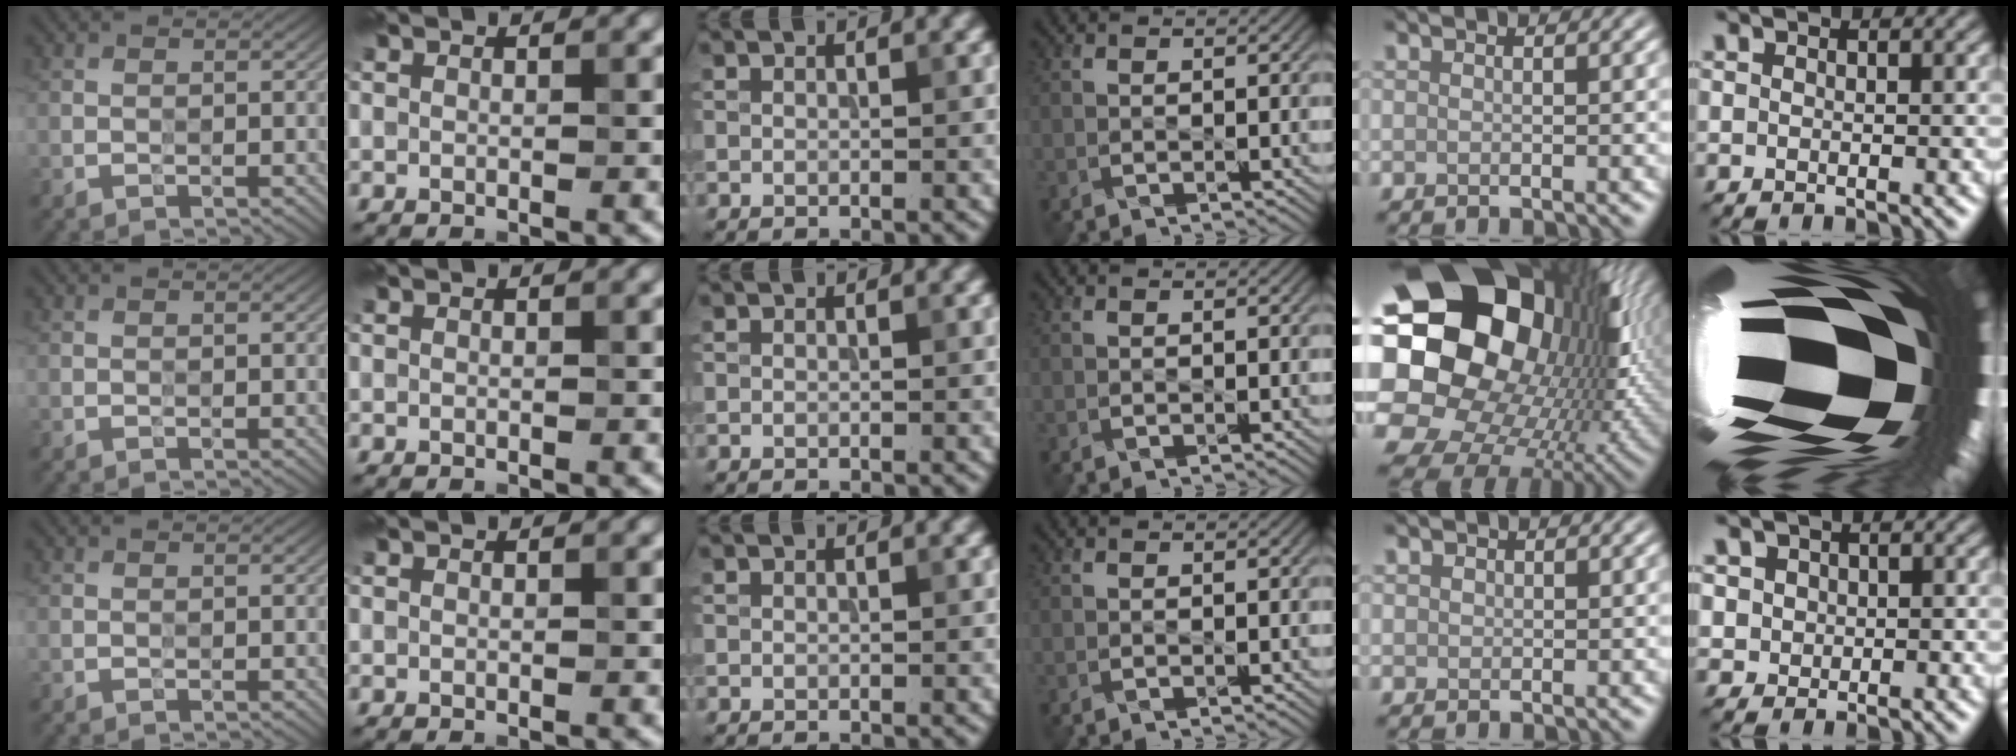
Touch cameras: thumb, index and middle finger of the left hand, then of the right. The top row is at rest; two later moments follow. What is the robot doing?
{"motion": "press", "object": "button"}